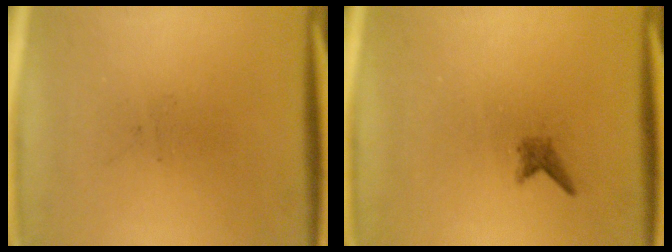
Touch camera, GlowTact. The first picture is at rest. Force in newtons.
{"total": 1.0}